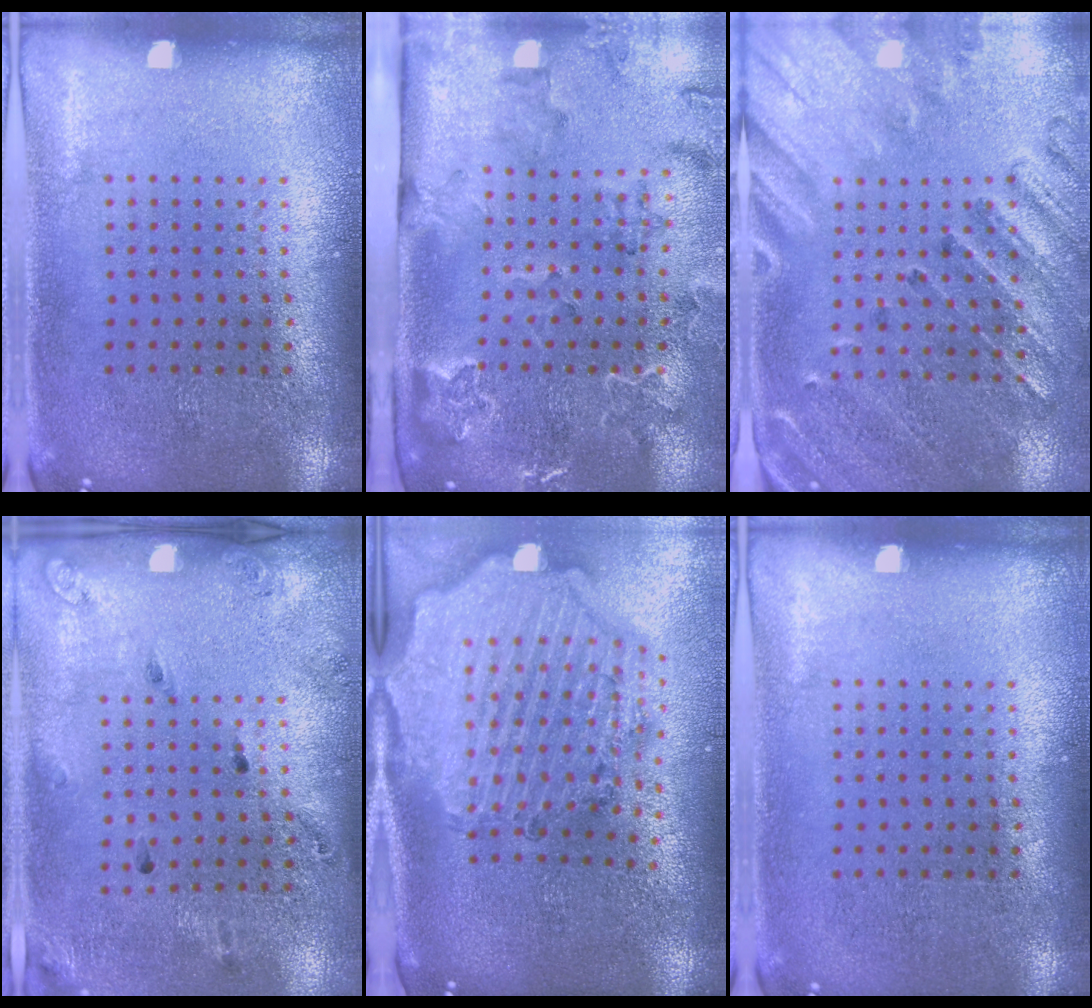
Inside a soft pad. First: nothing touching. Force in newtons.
{"total": 2.3, "press": 2.3, "slide": 0.2}
{"total": 2.6, "press": 2.2, "slide": 1.3}
{"total": 1.9, "press": 1.1, "slide": 1.5}
{"total": 3.2, "press": 2.8, "slide": 1.6}
{"total": 0.0}